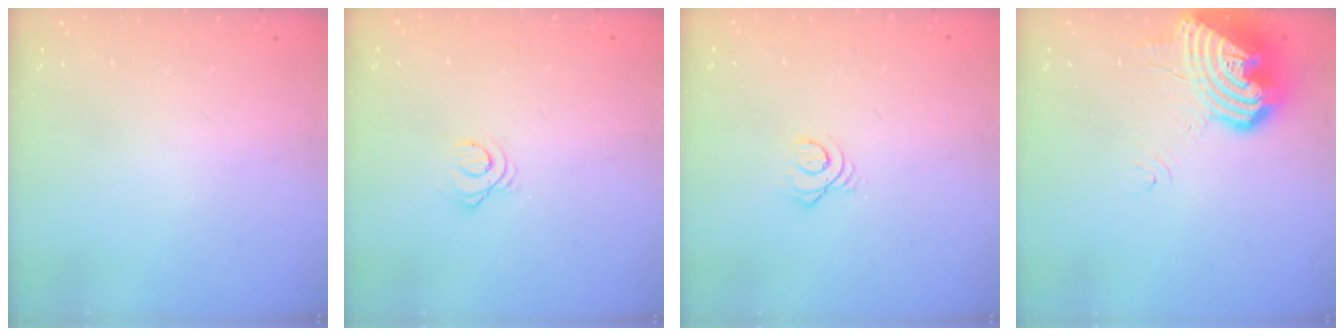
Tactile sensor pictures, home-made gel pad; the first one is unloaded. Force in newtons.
{"total": 3.2, "press": 3.2, "slide": 0.4}
{"total": 3.3, "press": 3.3, "slide": 0.4}
{"total": 15.5, "press": 15.4, "slide": 2.1}